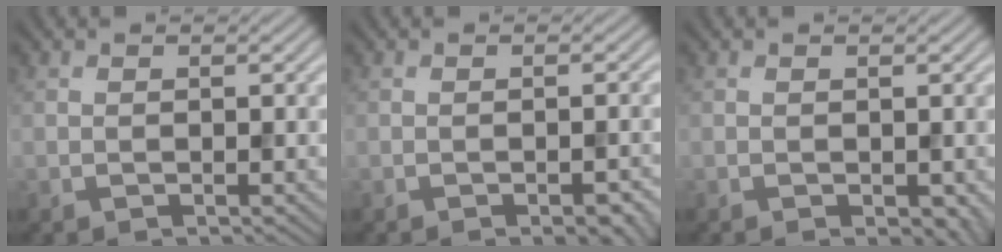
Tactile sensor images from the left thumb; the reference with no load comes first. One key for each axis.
{"total": 2.8, "fx": -1.7, "fy": 0.9, "fz": 2.1, "tx": -0.025, "ty": -0.003, "tz": -0.015}
{"total": 1.5, "fx": -0.5, "fy": 0.9, "fz": 1.2, "tx": -0.020, "ty": -0.011, "tz": -0.004}